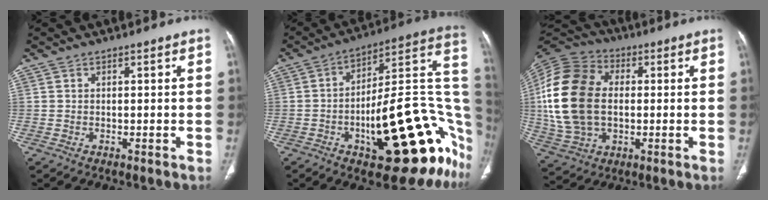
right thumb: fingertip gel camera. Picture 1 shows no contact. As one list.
[{"total": 33.3, "force": [-9.0, 12.4, 29.6], "torque": [-0.306, 0.043, -0.117]}, {"total": 21.0, "force": [0.7, 14.5, 15.2], "torque": [-0.310, 0.015, 0.016]}]